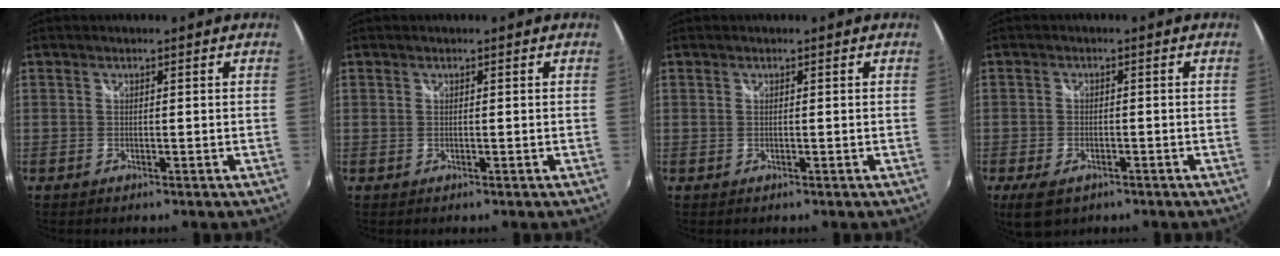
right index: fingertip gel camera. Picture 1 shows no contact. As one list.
[{"total": 0.0}, {"total": 0.0}, {"total": 6.2, "force": [-3.9, 3.3, 3.5], "torque": [-0.088, -0.020, -0.068]}]